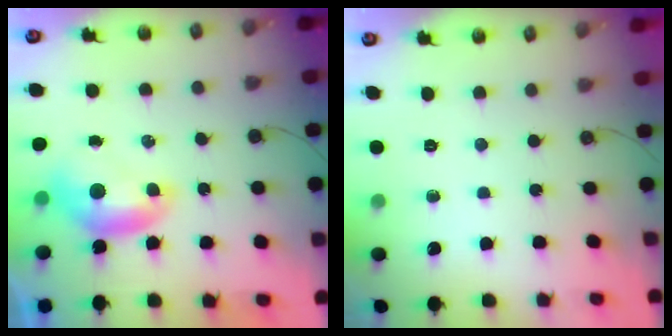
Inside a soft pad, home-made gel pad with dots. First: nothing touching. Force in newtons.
{"total": 0.0}